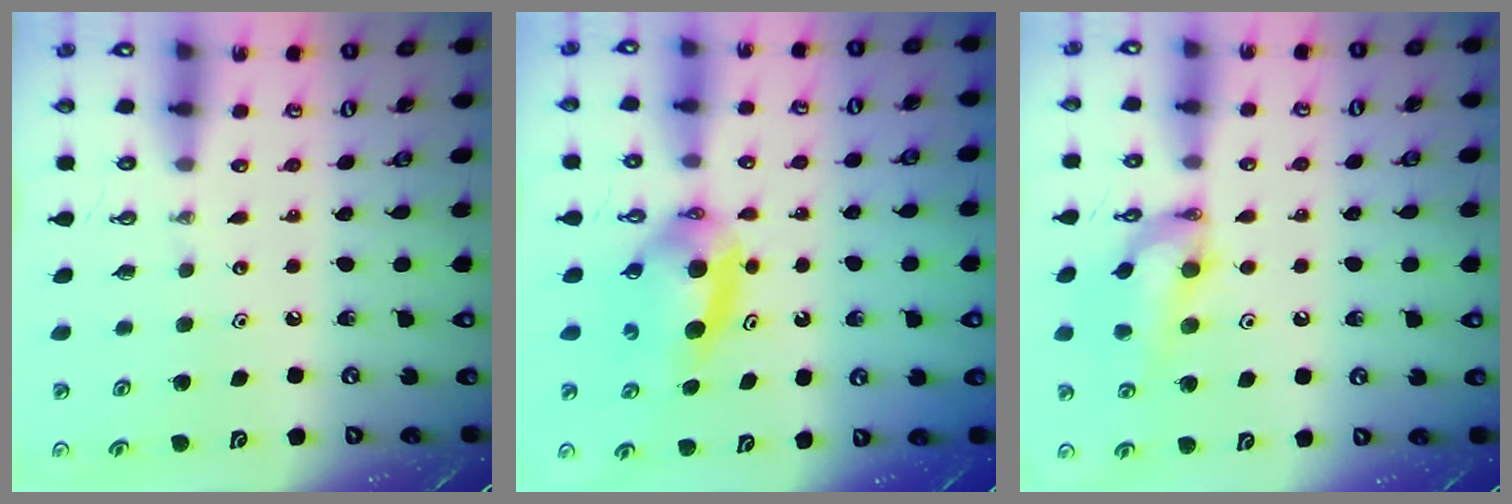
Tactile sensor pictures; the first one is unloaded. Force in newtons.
{"total": 7.3, "press": 4.9, "slide": 5.3}
{"total": 14.7, "press": 13.7, "slide": 5.1}